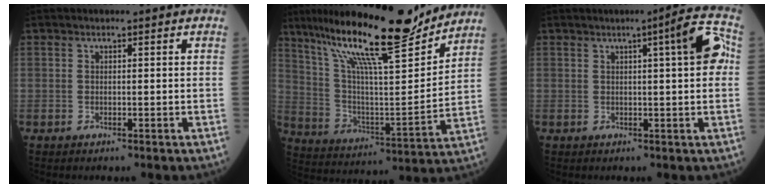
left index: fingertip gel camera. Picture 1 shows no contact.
{"total": 20.8, "force": [16.8, 1.7, 12.1], "torque": [-0.212, -0.005, 0.285]}
{"total": 5.9, "force": [1.3, 0.3, 5.7], "torque": [-0.074, 0.016, 0.011]}